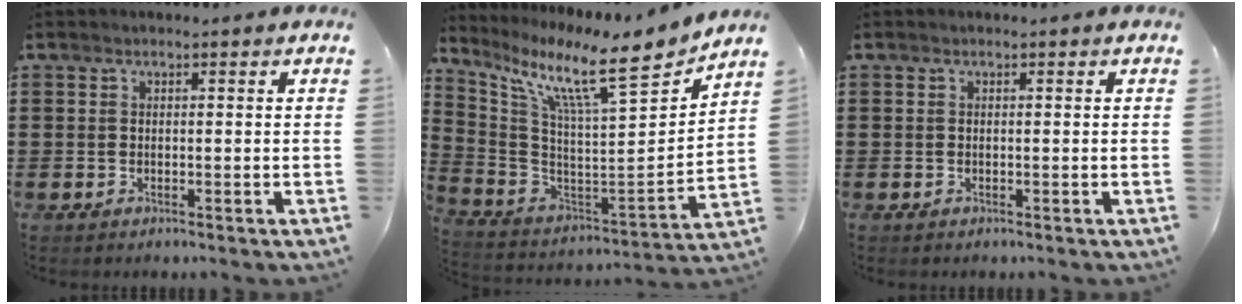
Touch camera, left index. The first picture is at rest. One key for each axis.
{"total": 11.6, "fx": 8.5, "fy": 1.0, "fz": 7.8, "tx": -0.167, "ty": -0.069, "tz": 0.131}
{"total": 0.0}